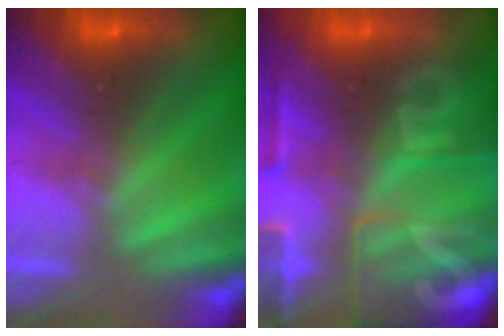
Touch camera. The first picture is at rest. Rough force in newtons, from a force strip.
{"total": 7.1}